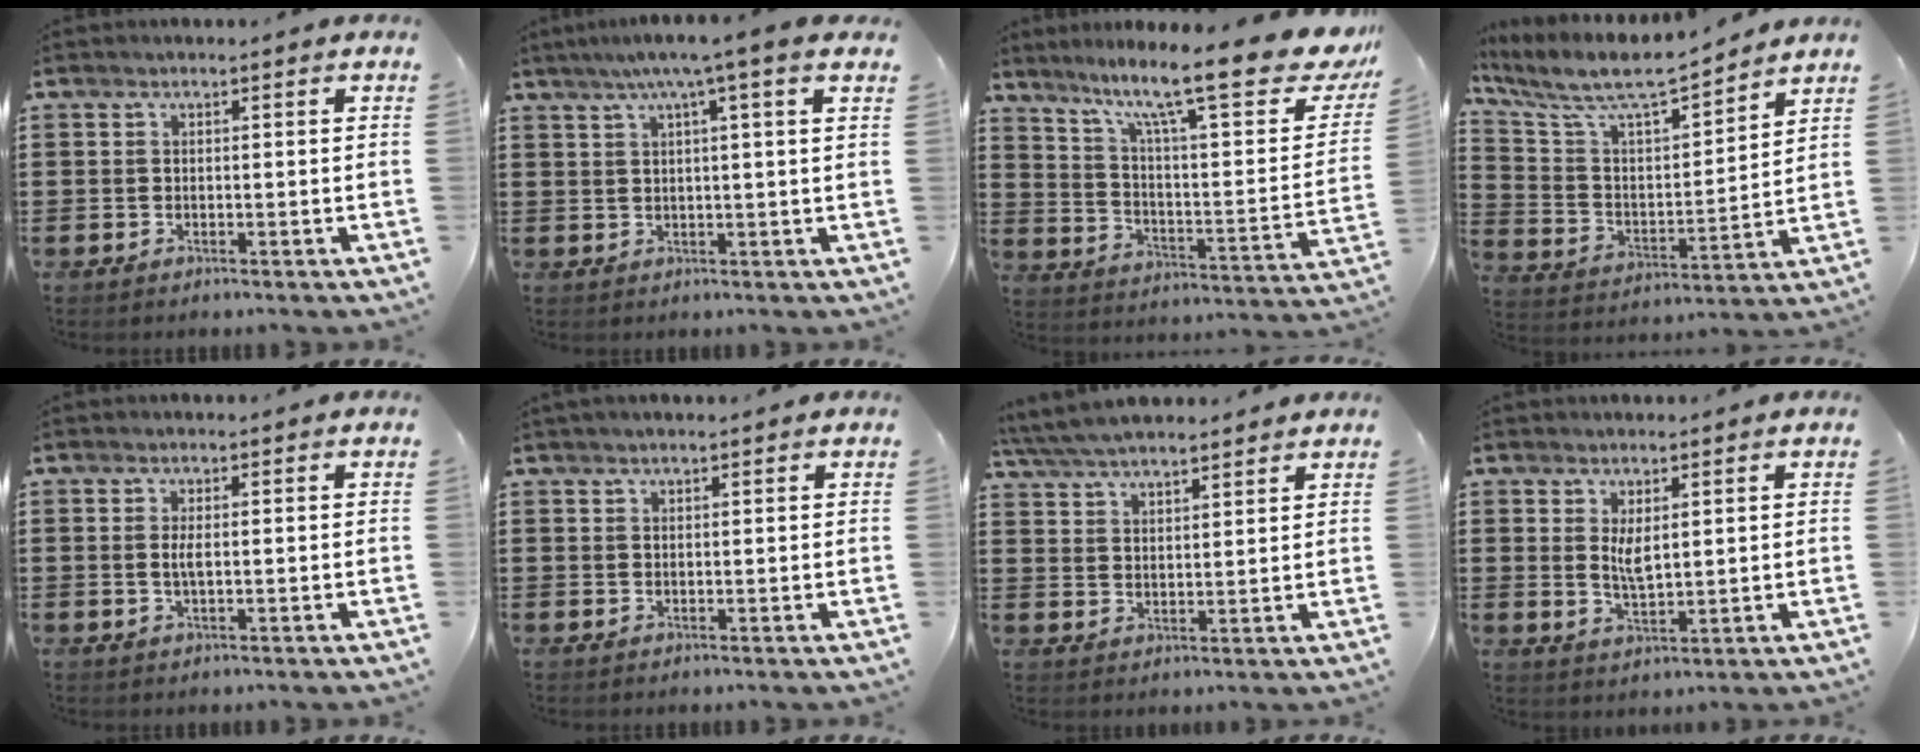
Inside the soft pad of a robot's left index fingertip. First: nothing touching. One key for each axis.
{"total": 4.9, "fx": 2.6, "fy": -0.6, "fz": 4.1, "tx": -0.084, "ty": -0.001, "tz": 0.041}
{"total": 14.7, "fx": 10.9, "fy": 1.9, "fz": 9.7, "tx": -0.180, "ty": -0.073, "tz": 0.172}
{"total": 8.1, "fx": 6.9, "fy": 1.3, "fz": 4.1, "tx": -0.111, "ty": -0.049, "tz": 0.113}
{"total": 1.8, "fx": 0.1, "fy": 0.4, "fz": 1.8, "tx": -0.042, "ty": -0.005, "tz": -0.001}
{"total": 0.9, "fx": 0.7, "fy": 0.1, "fz": 0.5, "tx": -0.011, "ty": 0.000, "tz": 0.013}
{"total": 5.4, "fx": 5.0, "fy": 0.8, "fz": 1.7, "tx": -0.051, "ty": -0.014, "tz": 0.092}
{"total": 3.6, "fx": 1.4, "fy": 1.2, "fz": 3.1, "tx": -0.064, "ty": 0.001, "tz": 0.026}